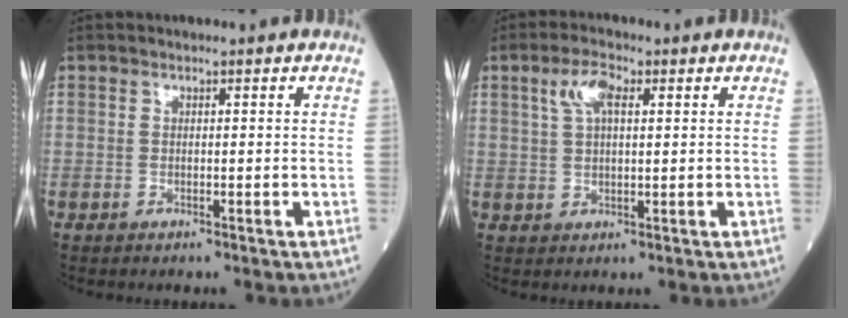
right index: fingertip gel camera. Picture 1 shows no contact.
{"total": 4.9, "force": [2.1, 1.8, 4.0], "torque": [-0.085, 0.014, 0.042]}